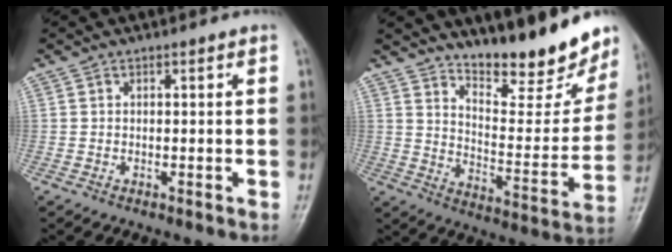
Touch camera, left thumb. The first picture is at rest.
{"total": 18.1, "force": [15.0, 4.6, 9.0], "torque": [-0.091, -0.113, 0.221]}